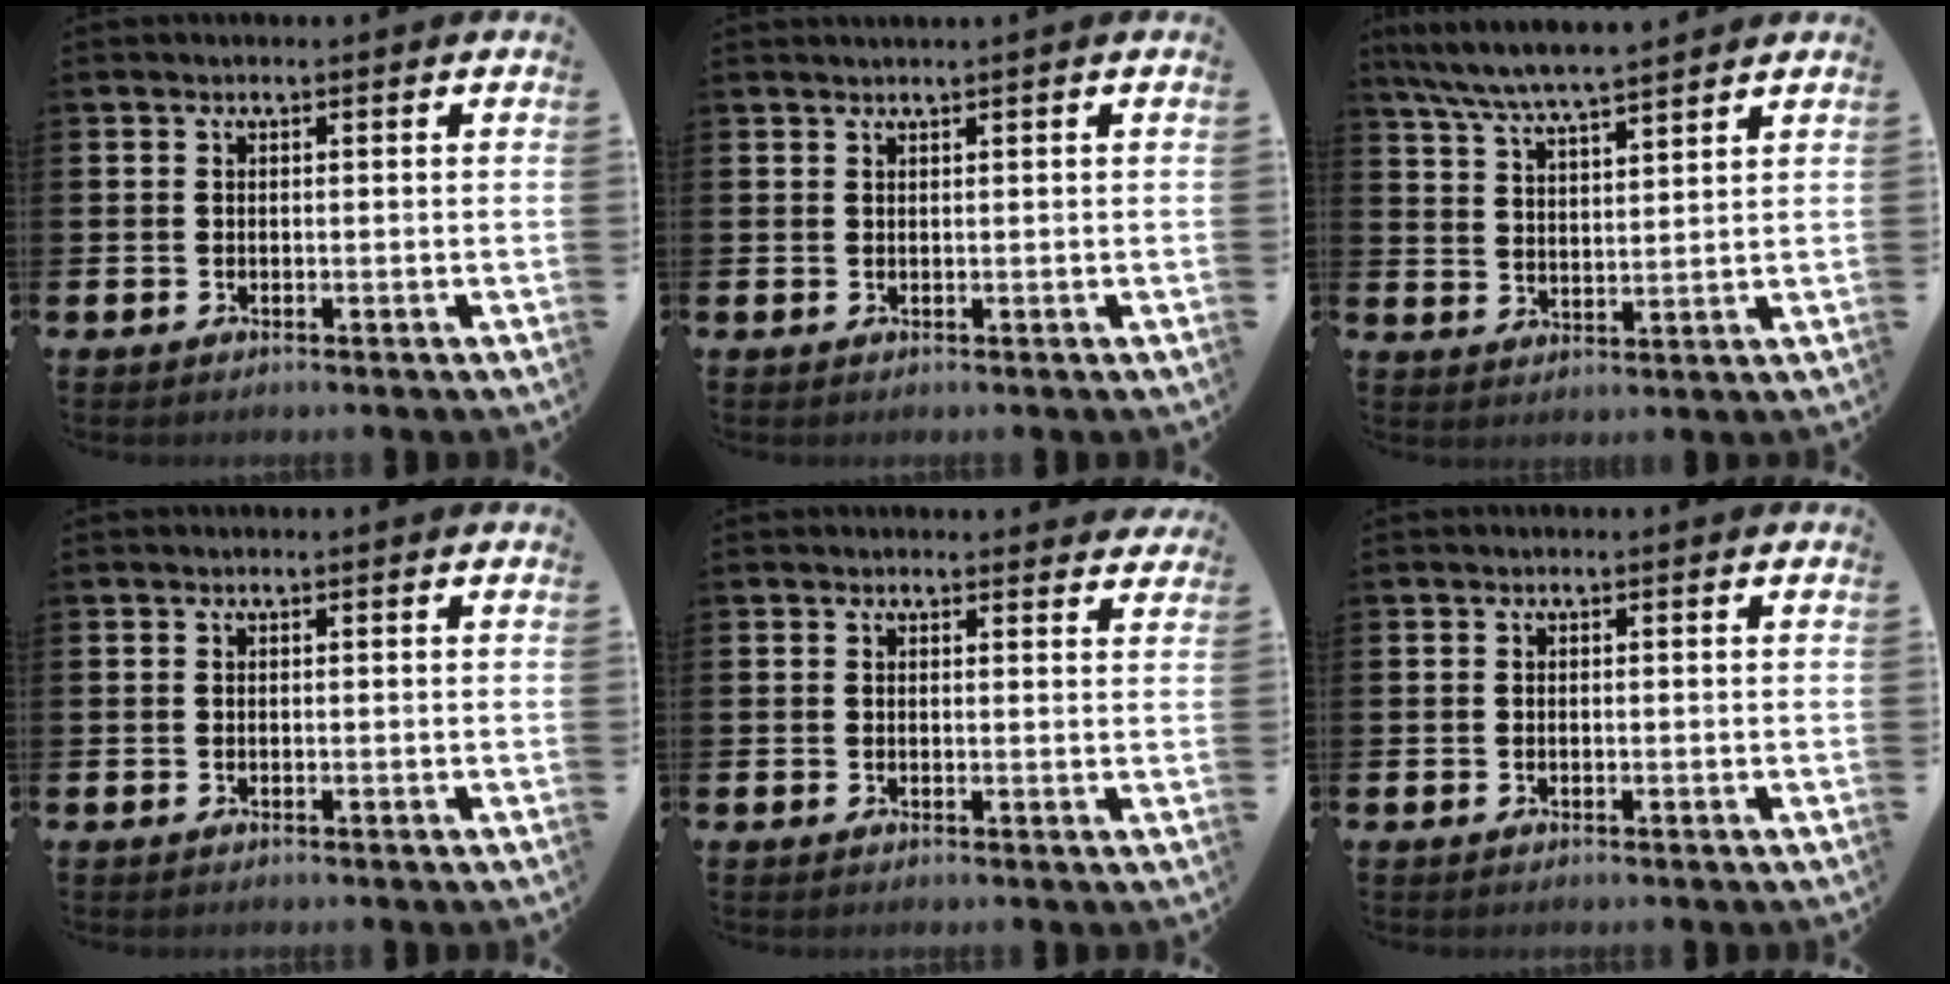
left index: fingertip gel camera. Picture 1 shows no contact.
{"total": 0.6, "force": [0.5, -0.2, 0.3], "torque": [-0.004, 0.000, 0.010]}
{"total": 6.6, "force": [6.4, 0.1, 1.8], "torque": [-0.060, -0.032, 0.115]}
{"total": 0.0}
{"total": 1.3, "force": [1.2, 0.3, 0.0], "torque": [0.012, -0.005, 0.019]}
{"total": 0.0}